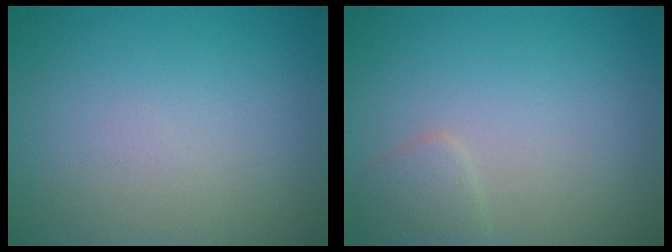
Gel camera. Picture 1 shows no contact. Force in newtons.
{"total": 1.5, "press": 1.5, "slide": 0.0}